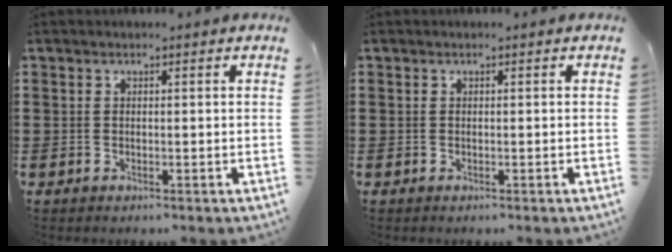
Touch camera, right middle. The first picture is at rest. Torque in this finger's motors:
{"motor_torque": [-0.32, 0.37, -0.01, -0.01]}